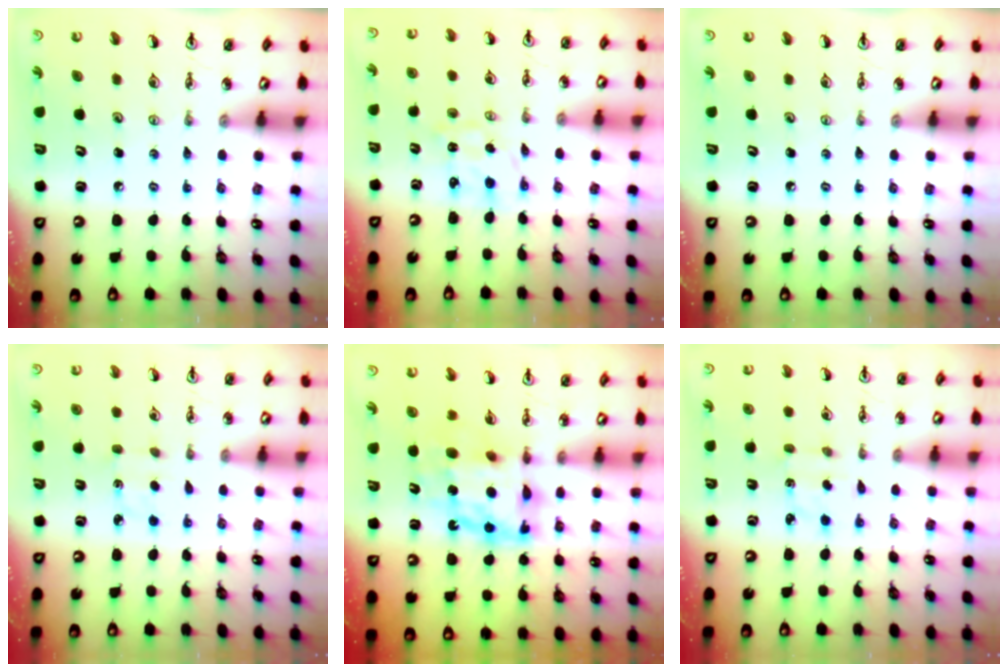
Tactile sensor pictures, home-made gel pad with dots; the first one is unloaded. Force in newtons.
{"total": 1.5, "press": 1.5, "slide": 0.1}
{"total": 0.0}
{"total": 1.9, "press": 1.9, "slide": 0.4}
{"total": 11.8, "press": 11.7, "slide": 1.0}
{"total": 2.4, "press": 2.3, "slide": 0.6}